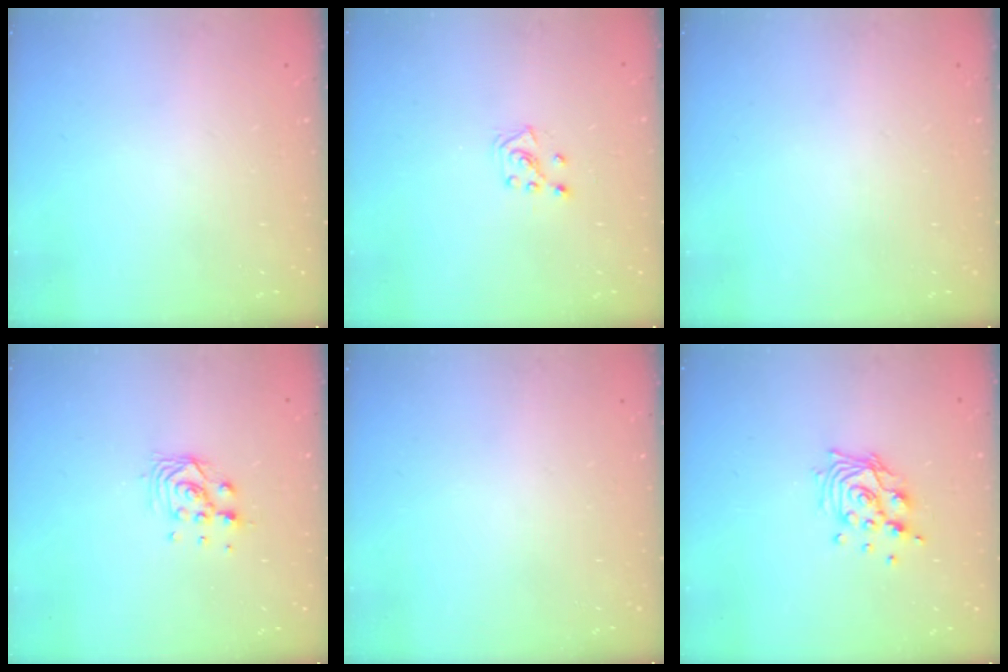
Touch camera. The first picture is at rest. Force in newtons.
{"total": 4.4, "press": 4.3, "slide": 0.6}
{"total": 0.0}
{"total": 6.1, "press": 6.1, "slide": 0.9}
{"total": 0.0}
{"total": 11.1, "press": 10.9, "slide": 1.6}